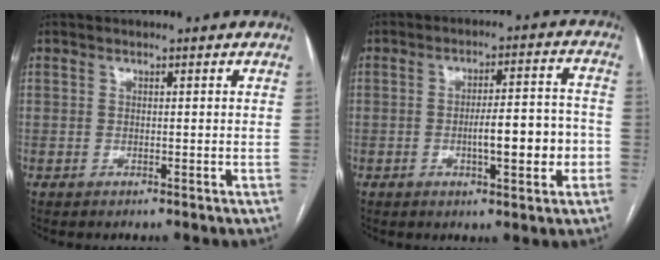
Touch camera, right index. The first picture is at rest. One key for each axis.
{"total": 8.8, "fx": -2.2, "fy": 1.9, "fz": 8.3, "tx": -0.126, "ty": 0.018, "tz": -0.029}